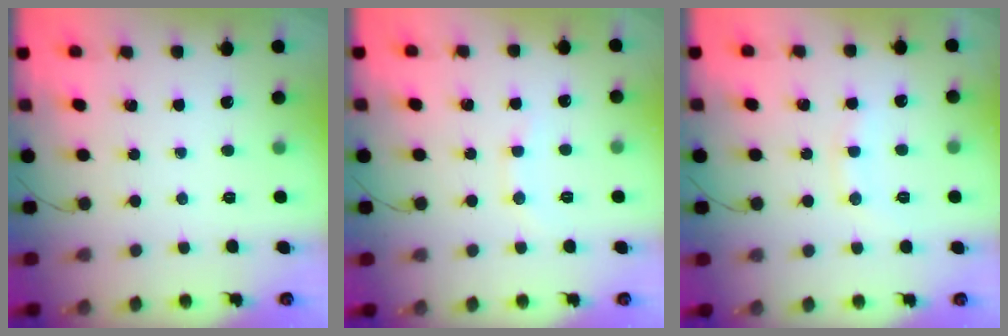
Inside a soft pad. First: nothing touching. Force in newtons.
{"total": 5.9, "press": 5.8, "slide": 1.2}
{"total": 8.3, "press": 8.2, "slide": 1.1}